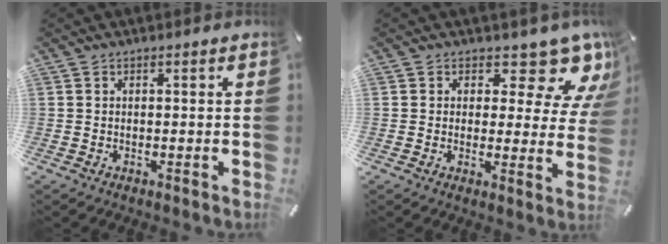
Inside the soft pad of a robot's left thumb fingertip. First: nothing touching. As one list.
[{"total": 10.7, "force": [7.0, 4.9, 6.5], "torque": [-0.073, -0.056, 0.118]}]